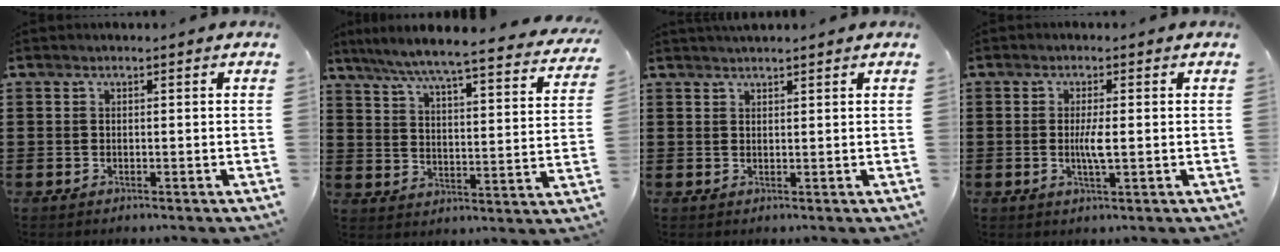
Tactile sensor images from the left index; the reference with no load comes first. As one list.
[{"total": 6.1, "force": [5.5, -0.4, 2.5], "torque": [-0.075, -0.044, 0.089]}, {"total": 1.3, "force": [1.3, 0.1, 0.2], "torque": [-0.005, 0.001, 0.024]}, {"total": 3.3, "force": [-0.2, 0.5, 3.2], "torque": [-0.060, -0.002, -0.004]}]